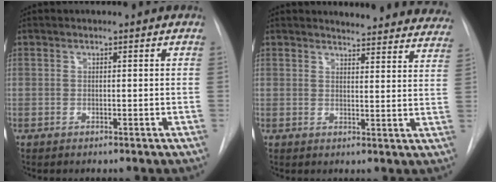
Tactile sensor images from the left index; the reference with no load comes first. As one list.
[{"total": 19.5, "force": [18.8, 3.4, 4.0], "torque": [-0.036, -0.077, 0.194]}]